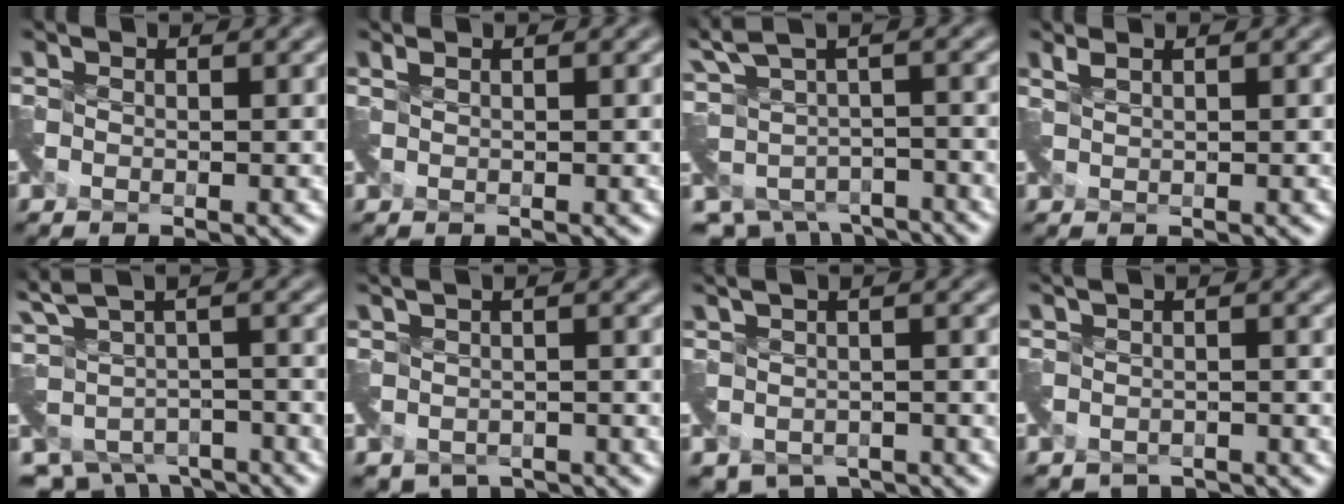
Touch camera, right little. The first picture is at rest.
{"total": 0.5, "force": [0.5, -0.2, 0.0], "torque": [-0.001, 0.001, 0.012]}
{"total": 5.9, "force": [-1.1, 3.7, 4.5], "torque": [-0.112, -0.039, 0.010]}
{"total": 1.0, "force": [1.0, -0.3, -0.2], "torque": [-0.002, 0.003, 0.028]}
{"total": 6.3, "force": [-1.8, 3.9, 4.6], "torque": [-0.113, -0.039, 0.000]}
{"total": 4.6, "force": [-1.9, 3.0, 2.9], "torque": [-0.051, -0.032, -0.019]}
{"total": 5.5, "force": [-2.2, 3.6, 3.4], "torque": [-0.061, -0.036, -0.015]}
{"total": 3.7, "force": [-2.0, 2.2, 2.2], "torque": [-0.039, -0.026, -0.030]}